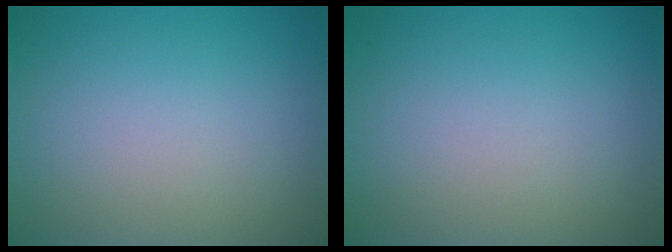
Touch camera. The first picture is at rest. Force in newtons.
{"total": 0.0}